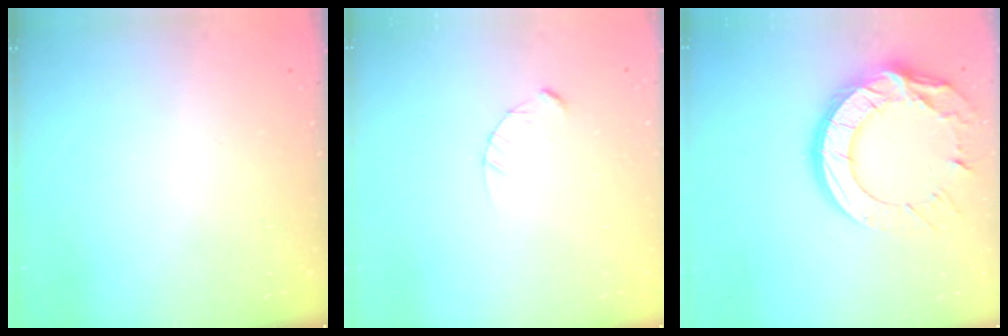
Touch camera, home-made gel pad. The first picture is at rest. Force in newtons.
{"total": 2.4, "press": 2.4, "slide": 0.3}
{"total": 20.2, "press": 20.1, "slide": 1.7}